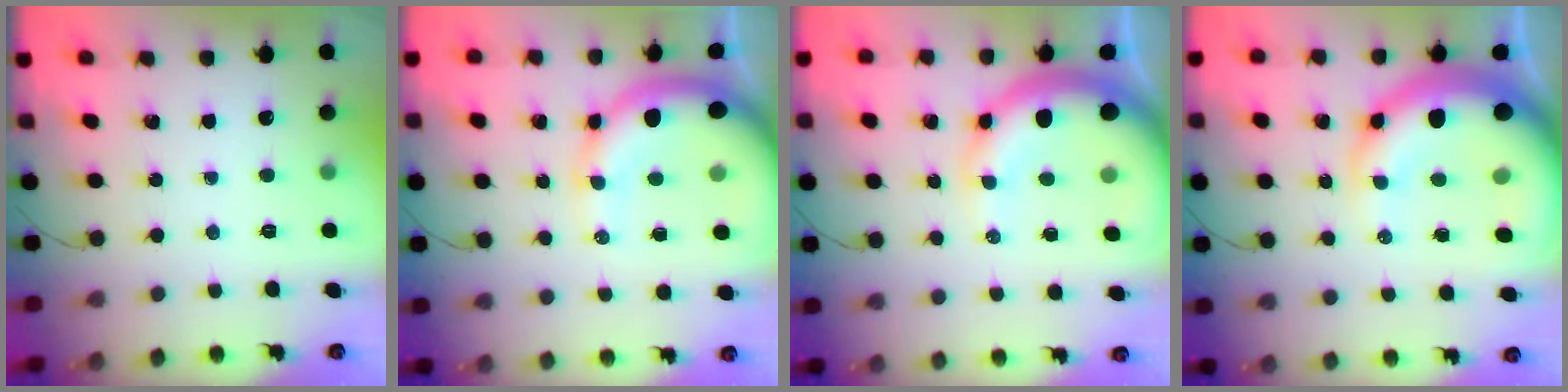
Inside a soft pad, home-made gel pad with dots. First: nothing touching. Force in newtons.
{"total": 14.5, "press": 14.3, "slide": 2.0}
{"total": 14.7, "press": 14.3, "slide": 3.2}
{"total": 21.5, "press": 20.9, "slide": 4.8}